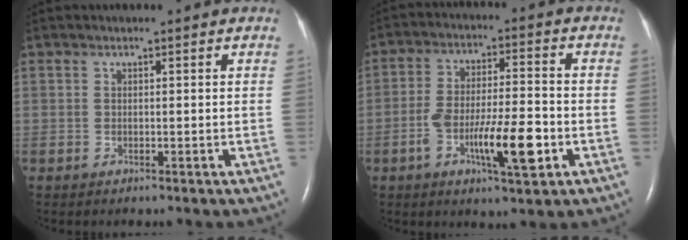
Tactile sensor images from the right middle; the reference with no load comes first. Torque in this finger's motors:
{"motor_torque": [1.17, -0.96, 0.28, 0.12]}